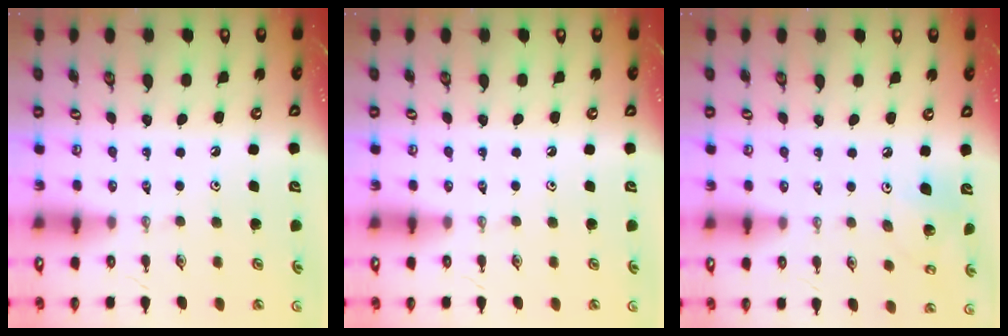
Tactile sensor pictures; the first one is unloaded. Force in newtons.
{"total": 0.0}
{"total": 7.9, "press": 7.8, "slide": 1.5}